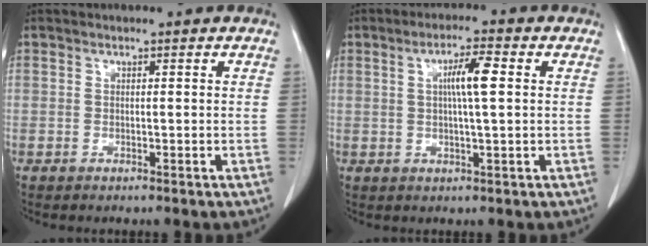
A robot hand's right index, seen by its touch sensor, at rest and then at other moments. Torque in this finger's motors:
{"motor_torque": [0.33, -0.01, 0.18, 0.06]}